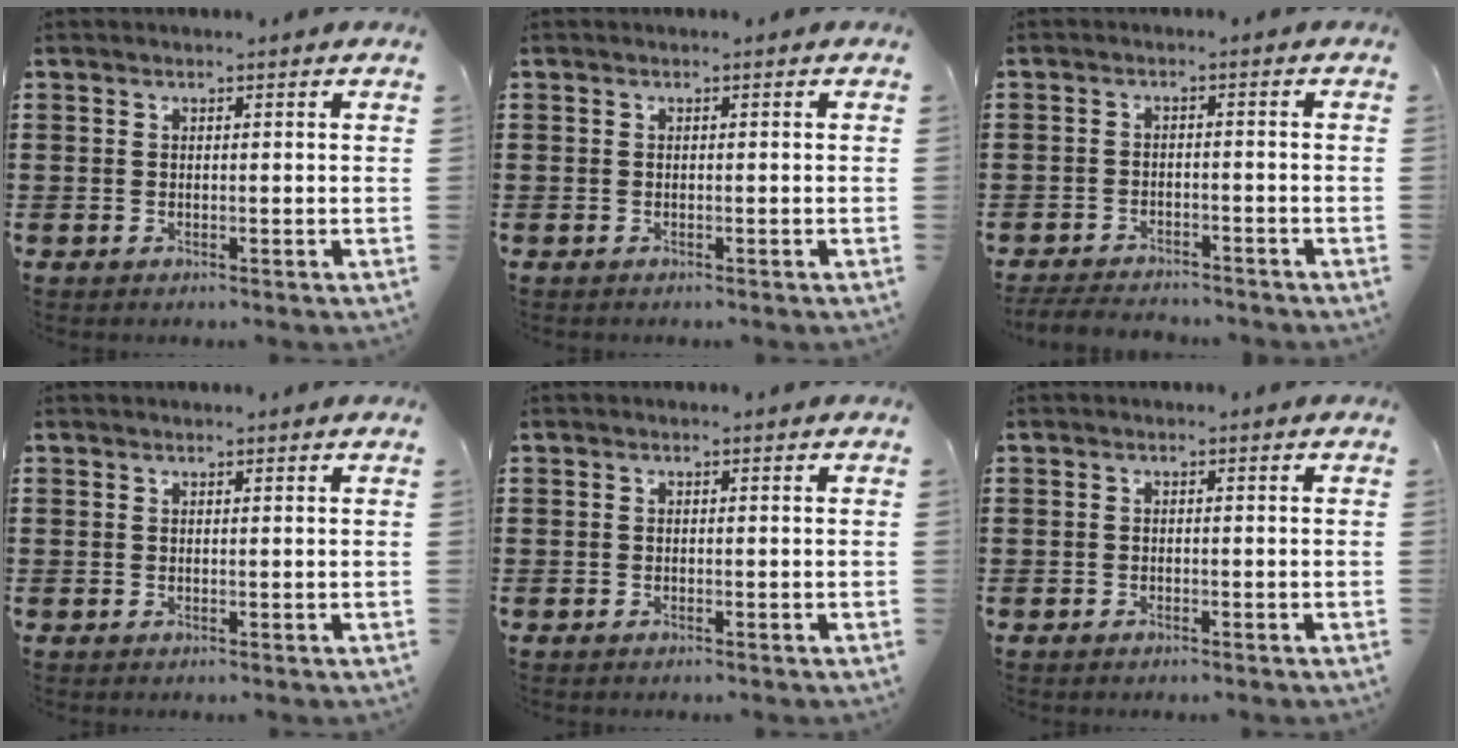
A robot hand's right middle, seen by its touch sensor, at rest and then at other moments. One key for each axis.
{"total": 0.5, "fx": -0.5, "fy": 0.3, "fz": 0.0, "tx": 0.000, "ty": 0.002, "tz": -0.011}
{"total": 3.6, "fx": -3.6, "fy": 0.7, "fz": 0.4, "tx": -0.015, "ty": 0.001, "tz": -0.078}
{"total": 0.0}
{"total": 0.7, "fx": -0.6, "fy": 0.3, "fz": 0.1, "tx": -0.003, "ty": 0.001, "tz": -0.013}
{"total": 1.0, "fx": -0.8, "fy": 0.5, "fz": 0.1, "tx": -0.004, "ty": 0.002, "tz": -0.018}